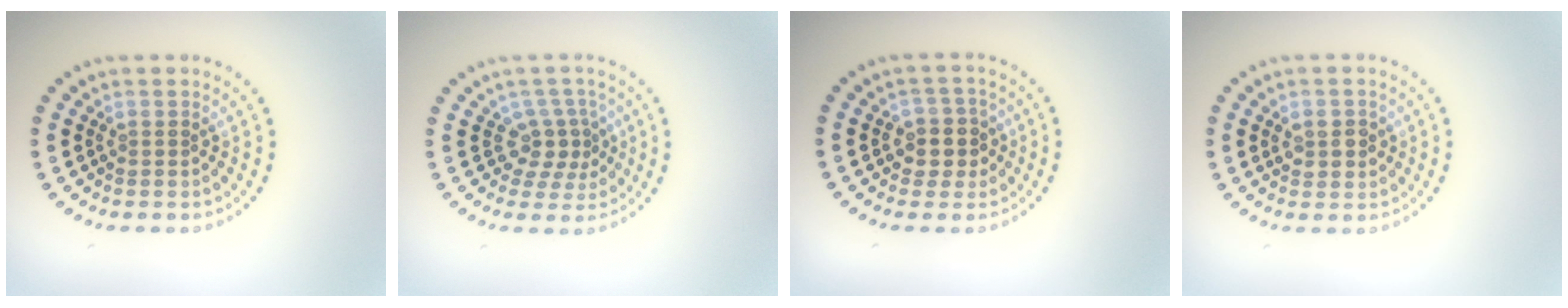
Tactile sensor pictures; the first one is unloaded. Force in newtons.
{"total": 2.8, "press": 2.0, "slide": 1.9}
{"total": 2.9, "press": 2.6, "slide": 1.2}
{"total": 1.9, "press": 1.9, "slide": 0.3}